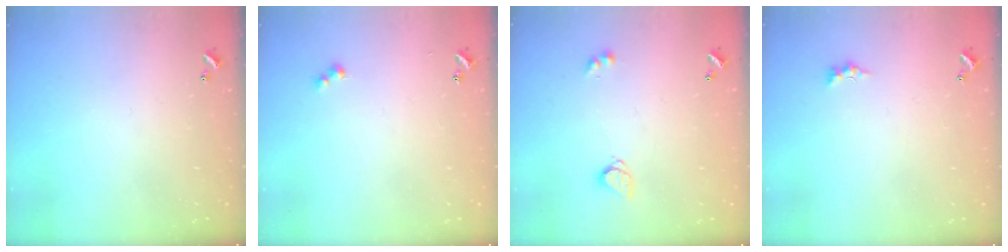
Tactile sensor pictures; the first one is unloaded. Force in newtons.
{"total": 2.4, "press": 2.4, "slide": 0.5}
{"total": 3.4, "press": 3.3, "slide": 0.4}
{"total": 0.0}